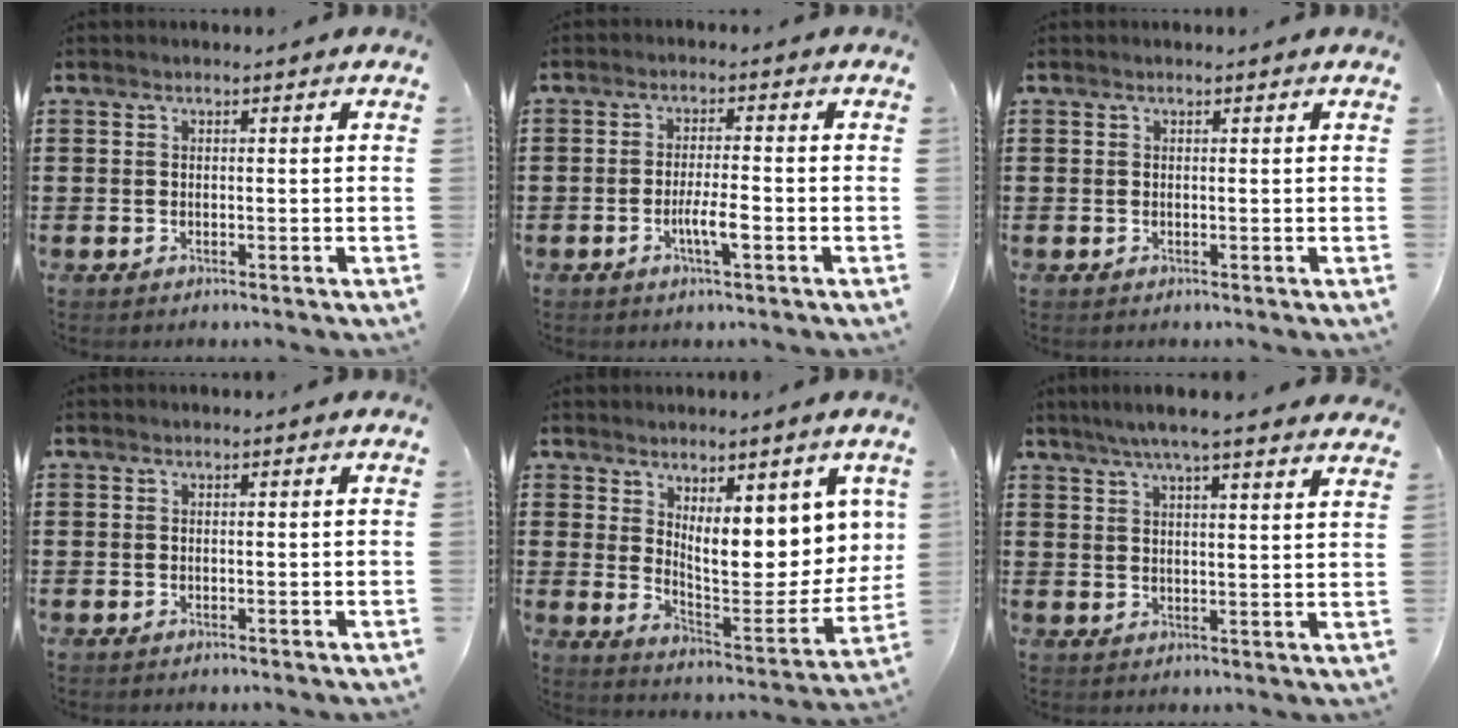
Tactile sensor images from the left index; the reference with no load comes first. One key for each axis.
{"total": 4.0, "fx": -1.5, "fy": 0.7, "fz": 3.7, "tx": -0.070, "ty": 0.001, "tz": -0.028}
{"total": 0.0}
{"total": 0.0}
{"total": 7.6, "fx": 4.5, "fy": 2.6, "fz": 5.6, "tx": -0.095, "ty": -0.049, "tz": 0.073}
{"total": 5.4, "fx": 4.8, "fy": -0.6, "fz": 2.5, "tx": -0.062, "ty": -0.018, "tz": 0.084}